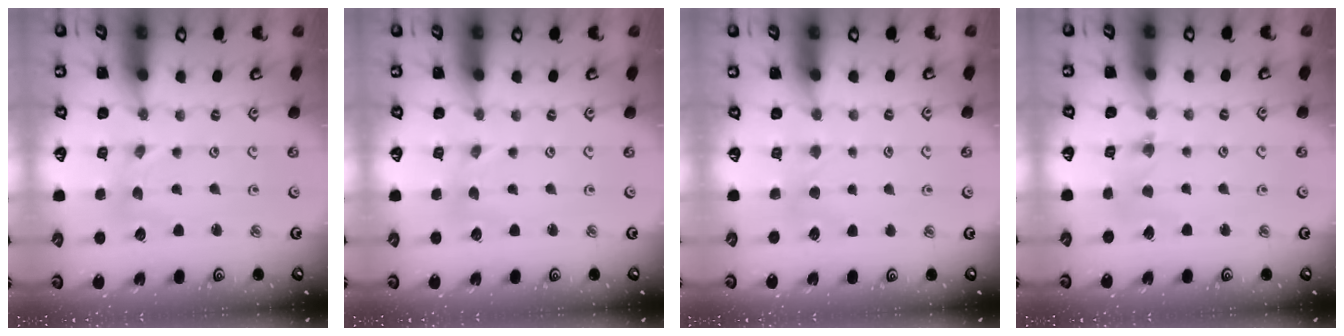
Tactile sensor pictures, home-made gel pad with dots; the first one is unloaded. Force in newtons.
{"total": 0.0}
{"total": 1.9, "press": 1.8, "slide": 0.4}
{"total": 1.0, "press": 1.0, "slide": 0.3}